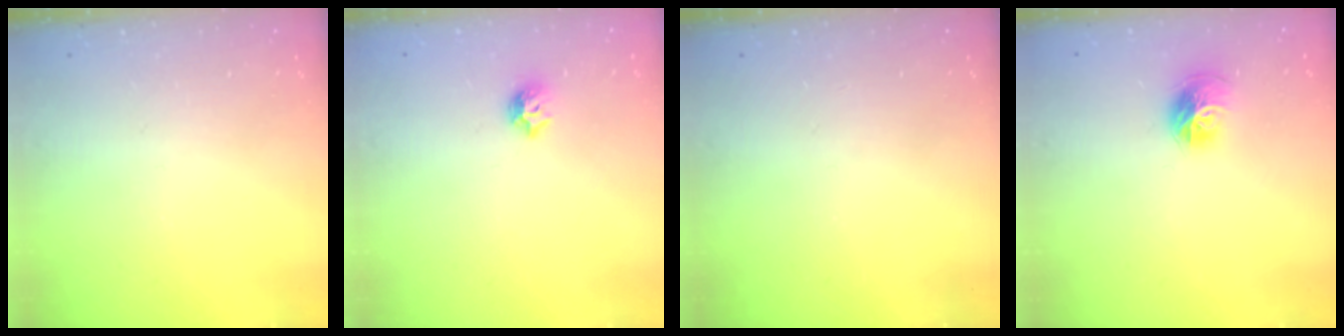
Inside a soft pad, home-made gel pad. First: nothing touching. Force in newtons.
{"total": 5.6, "press": 5.5, "slide": 0.9}
{"total": 0.0}
{"total": 10.0, "press": 9.9, "slide": 1.2}